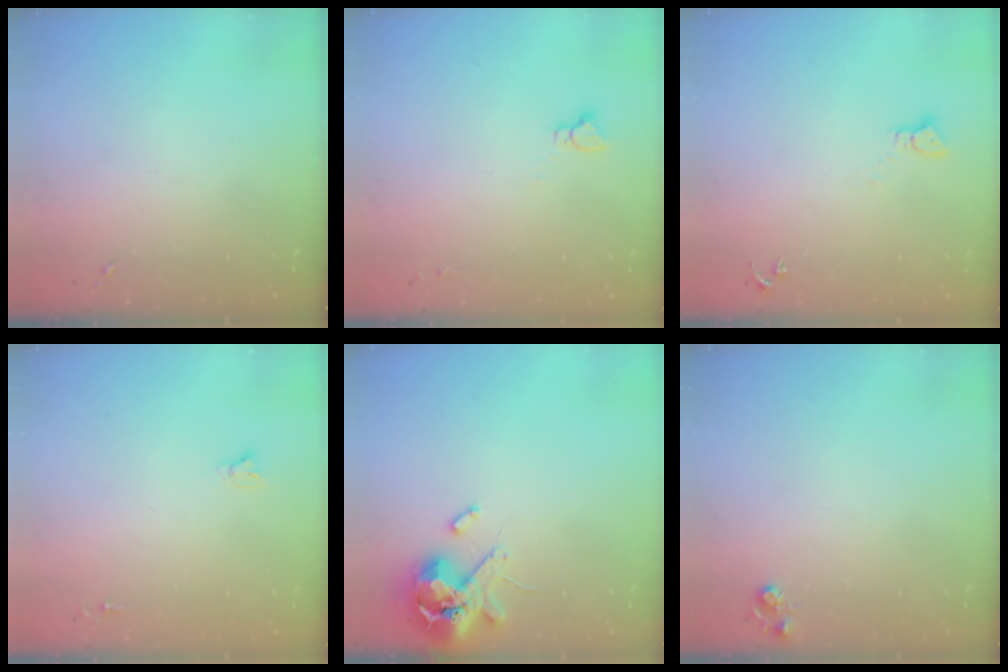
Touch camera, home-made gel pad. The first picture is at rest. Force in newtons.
{"total": 2.9, "press": 2.9, "slide": 0.2}
{"total": 2.3, "press": 2.3, "slide": 0.3}
{"total": 2.4, "press": 2.4, "slide": 0.2}
{"total": 12.2, "press": 12.0, "slide": 1.8}
{"total": 5.1, "press": 5.0, "slide": 0.5}